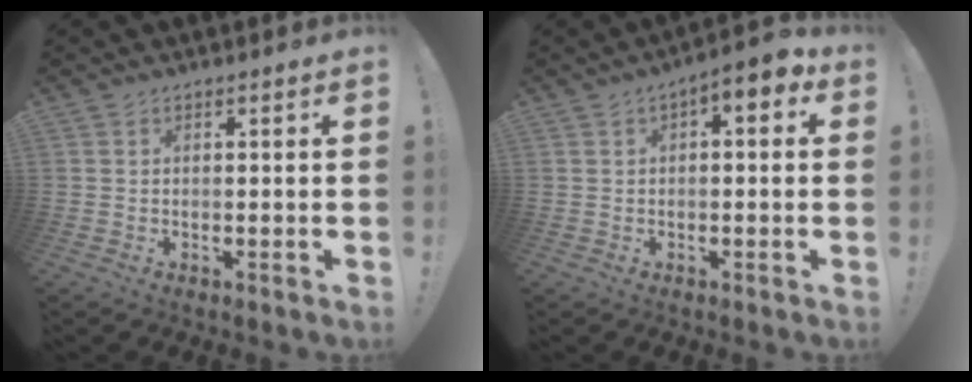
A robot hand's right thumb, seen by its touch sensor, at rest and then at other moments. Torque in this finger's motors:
{"motor_torque": [0.33, 0.34, 0.11, -0.04, 0.00]}